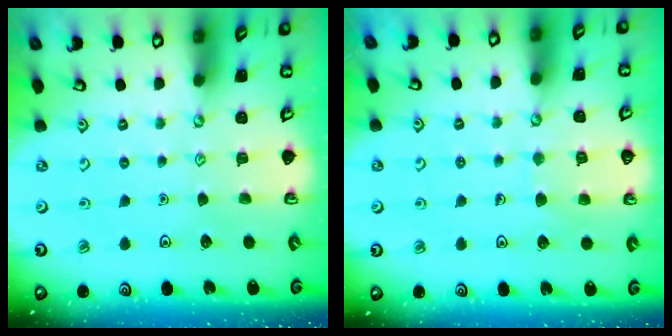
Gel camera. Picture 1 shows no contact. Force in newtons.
{"total": 5.3, "press": 5.2, "slide": 0.4}